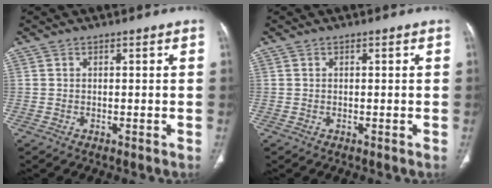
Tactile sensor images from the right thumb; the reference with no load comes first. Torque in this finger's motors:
{"motor_torque": [0.25, 0.25, -0.09, -0.03, 0.03]}